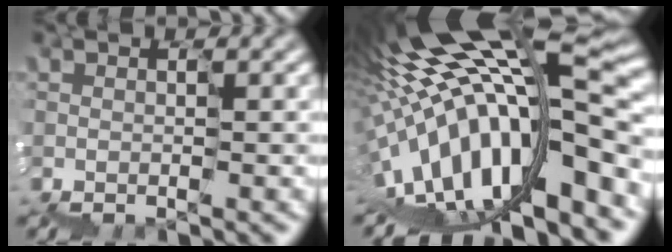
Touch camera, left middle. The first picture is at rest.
{"total": 14.9, "force": [-2.6, 4.5, 13.9], "torque": [-0.224, 0.045, -0.048]}